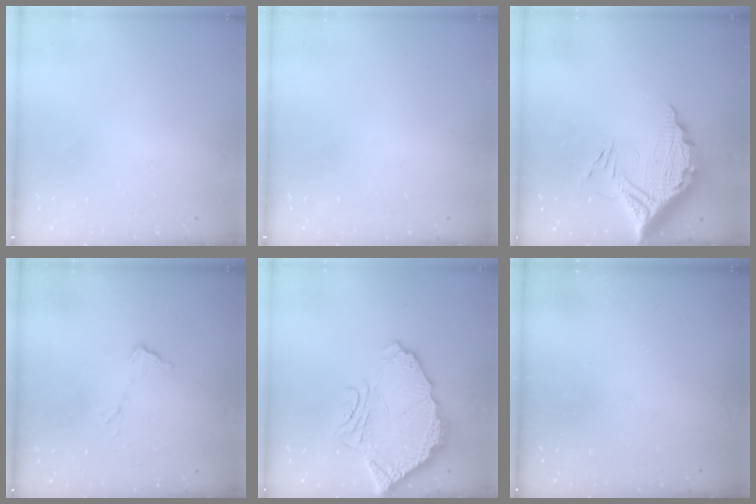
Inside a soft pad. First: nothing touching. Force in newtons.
{"total": 0.0}
{"total": 16.3, "press": 16.3, "slide": 1.3}
{"total": 6.3, "press": 6.3, "slide": 0.4}
{"total": 14.9, "press": 14.8, "slide": 1.4}
{"total": 3.2, "press": 3.2, "slide": 0.1}